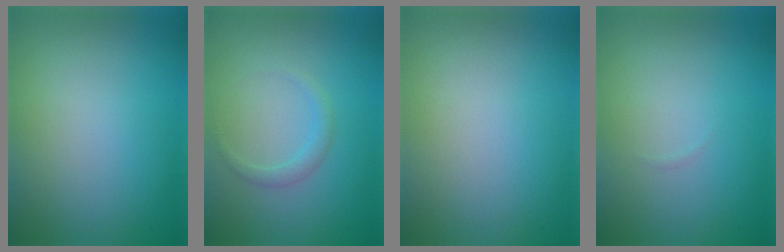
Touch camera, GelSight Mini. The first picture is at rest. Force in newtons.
{"total": 1.3, "press": 1.3, "slide": 0.1}
{"total": 0.0}
{"total": 0.0}